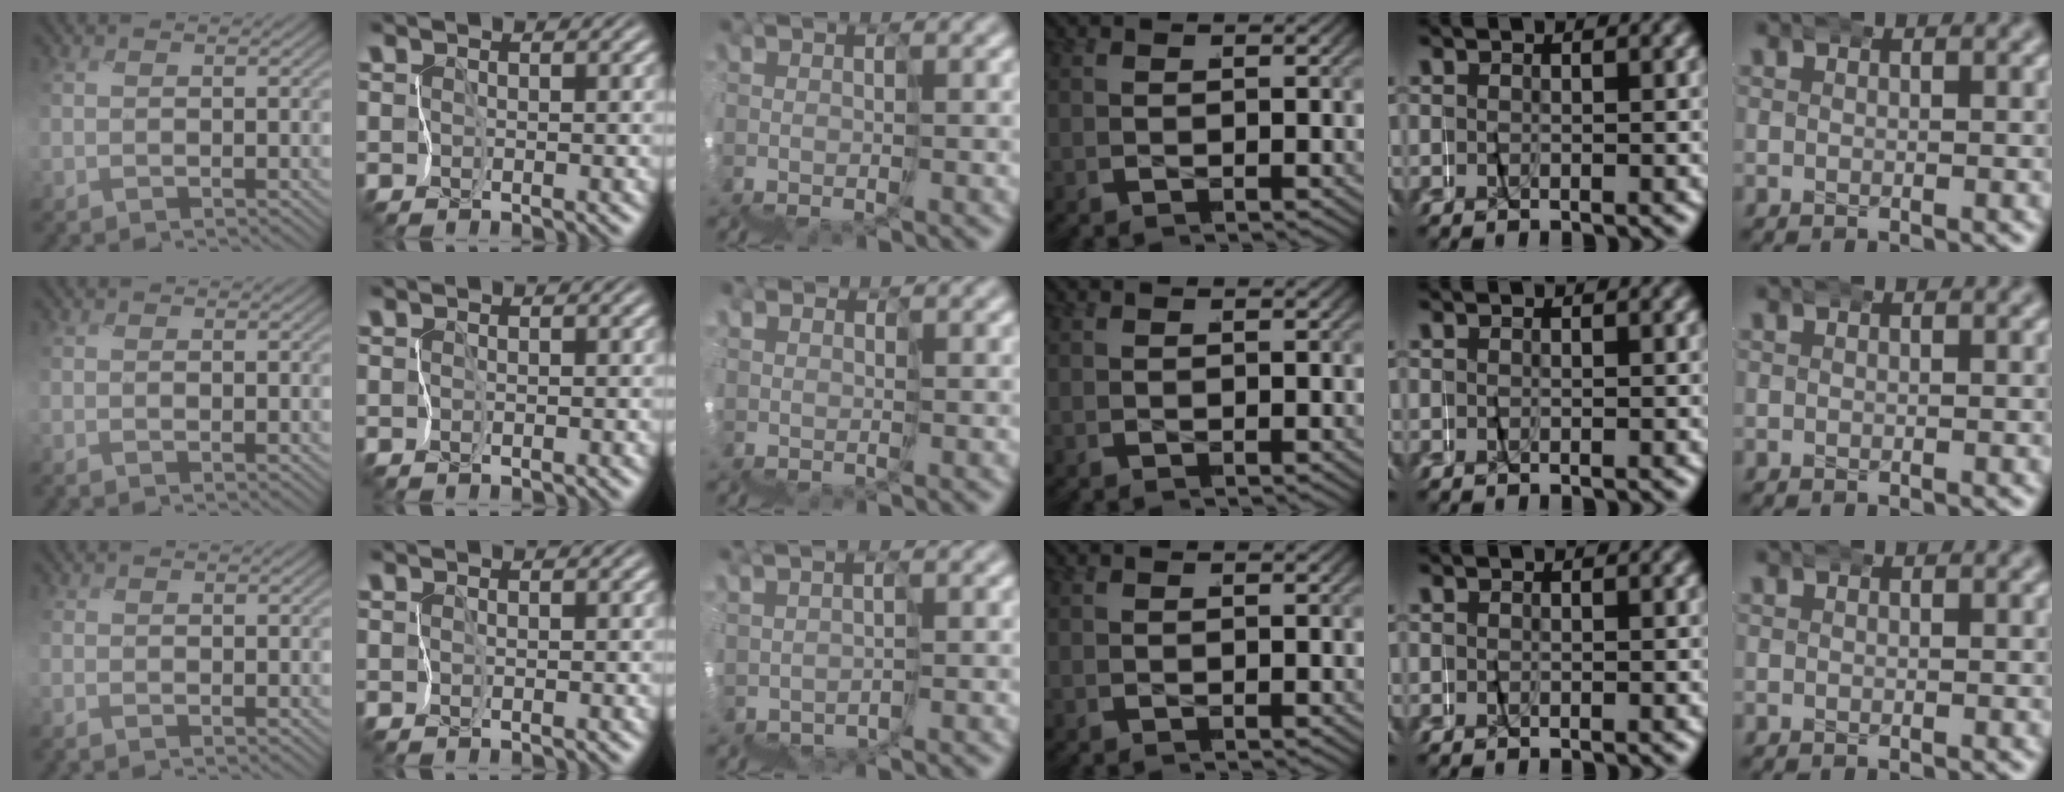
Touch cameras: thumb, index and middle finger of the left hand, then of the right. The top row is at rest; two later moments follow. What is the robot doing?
{"motion": "wrap", "object": "netting"}